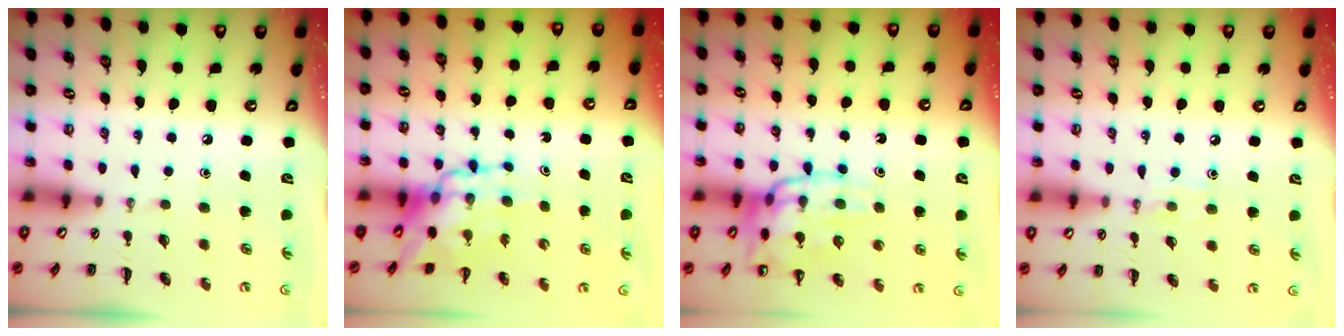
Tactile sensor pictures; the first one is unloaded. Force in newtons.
{"total": 11.0, "press": 10.6, "slide": 3.0}
{"total": 15.0, "press": 14.8, "slide": 2.2}
{"total": 4.8, "press": 4.6, "slide": 1.3}